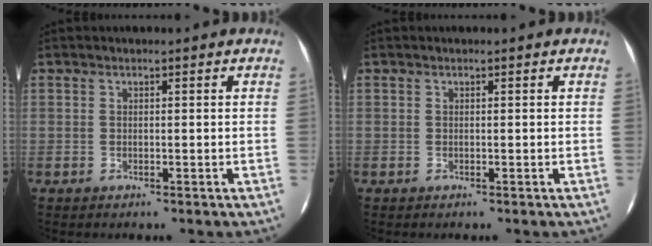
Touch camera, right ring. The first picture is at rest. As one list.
[{"total": 0.0}]